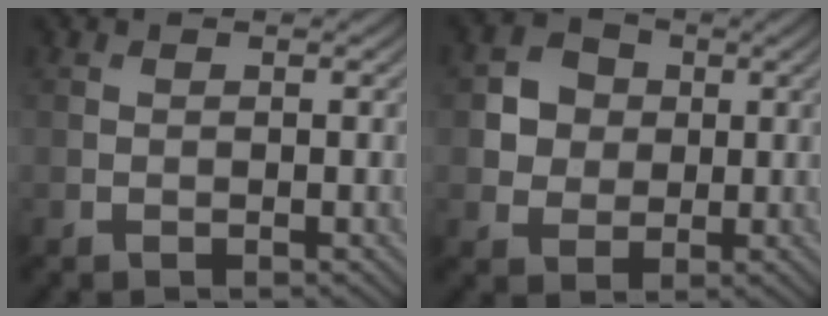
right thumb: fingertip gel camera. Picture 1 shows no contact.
{"total": 4.8, "force": [0.6, 4.4, 2.0], "torque": [-0.046, 0.007, 0.000]}